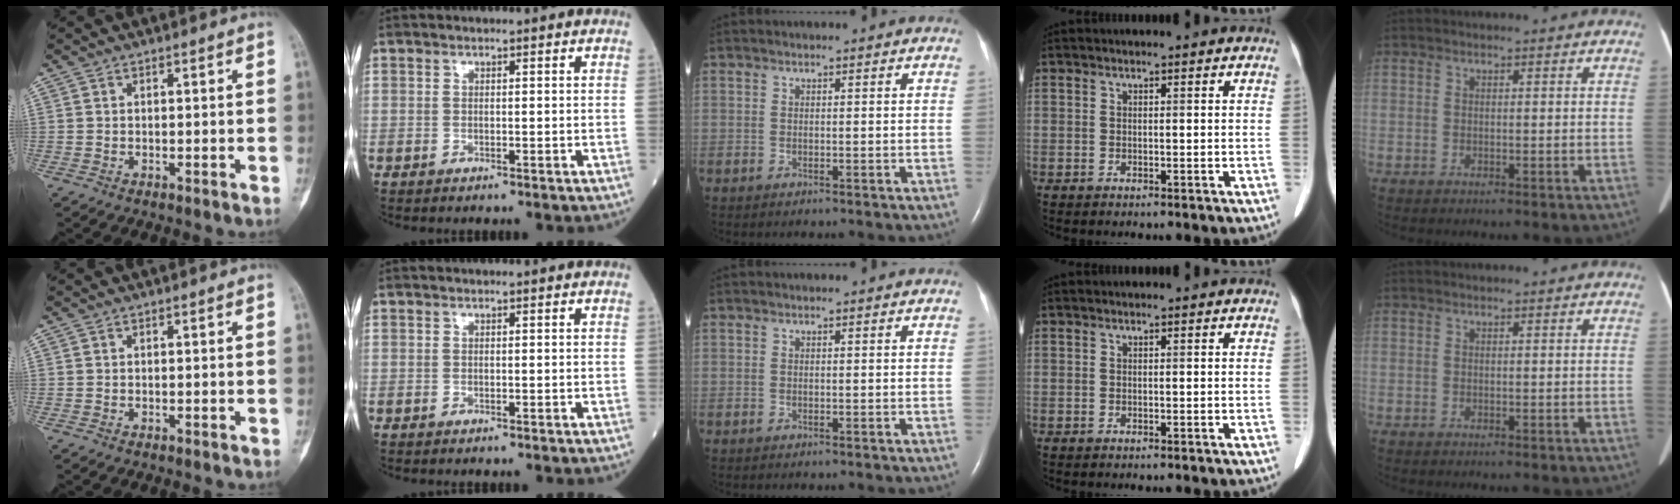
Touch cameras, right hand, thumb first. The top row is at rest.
{}